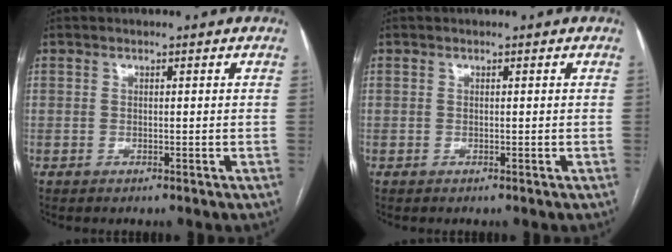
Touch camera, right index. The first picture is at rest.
{"total": 0.0}